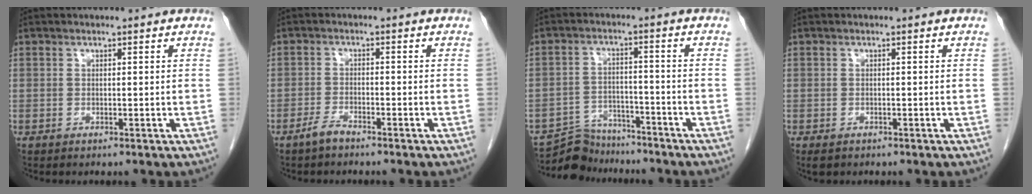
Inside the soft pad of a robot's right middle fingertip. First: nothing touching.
{"total": 2.2, "force": [-1.9, 0.3, 1.1], "torque": [-0.026, -0.001, -0.036]}
{"total": 7.3, "force": [-6.9, 2.3, -0.3], "torque": [0.005, 0.012, -0.122]}
{"total": 1.2, "force": [-0.8, 0.8, 0.5], "torque": [-0.011, 0.000, -0.007]}